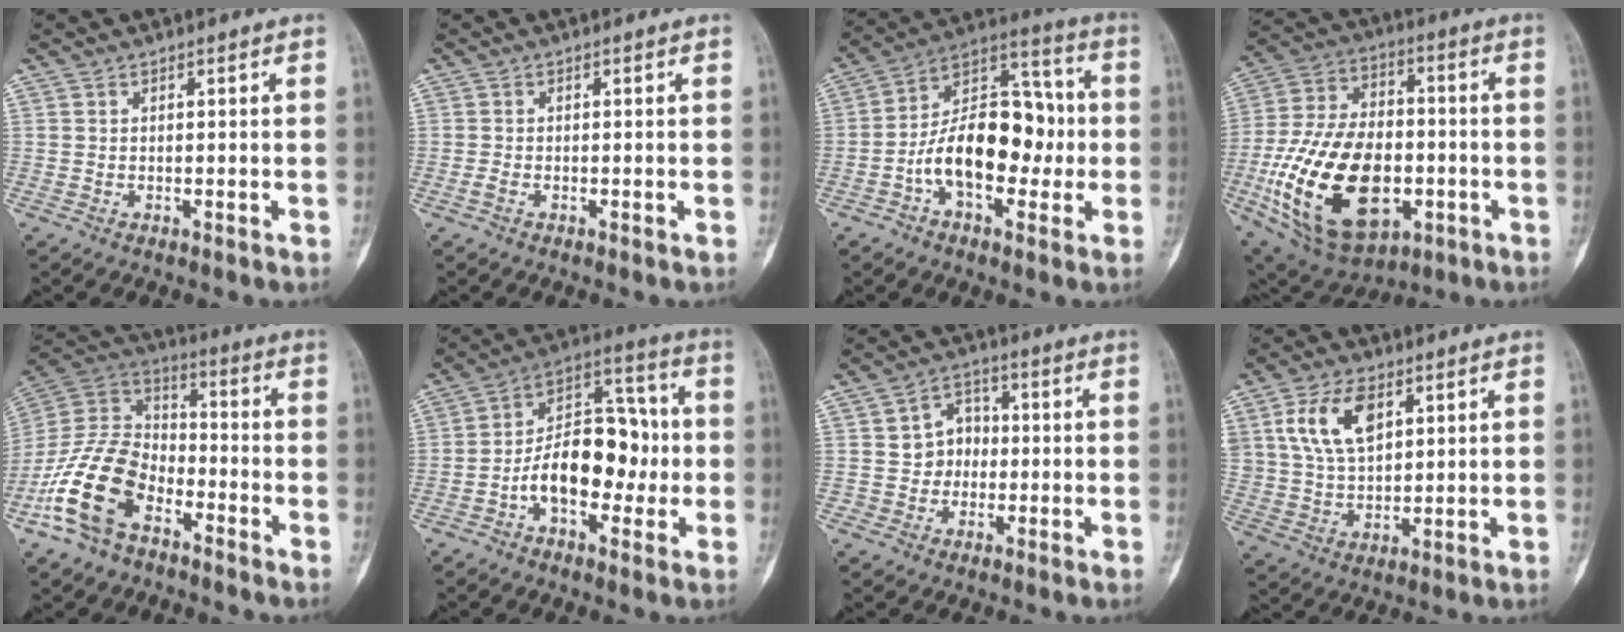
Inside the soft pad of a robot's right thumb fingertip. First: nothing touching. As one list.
[{"total": 0.9, "force": [-0.5, 0.4, 0.6], "torque": [-0.018, -0.001, -0.011]}, {"total": 17.7, "force": [-2.9, 10.5, 14.0], "torque": [-0.203, 0.050, -0.055]}, {"total": 27.2, "force": [-6.5, 16.6, 20.6], "torque": [-0.370, 0.014, -0.090]}, {"total": 17.0, "force": [-8.6, 10.1, 10.7], "torque": [-0.205, 0.063, -0.173]}, {"total": 15.7, "force": [-2.9, 9.5, 12.1], "torque": [-0.167, 0.051, -0.053]}, {"total": 6.3, "force": [-0.6, 5.9, 2.2], "torque": [0.006, 0.019, -0.018]}, {"total": 10.8, "force": [4.5, 6.3, 7.6], "torque": [-0.132, -0.010, 0.092]}]